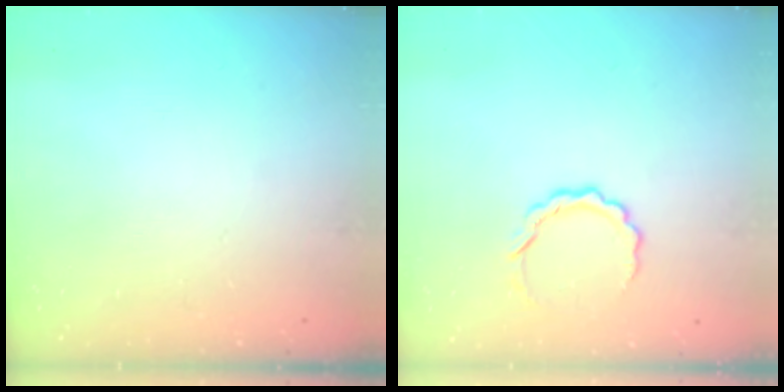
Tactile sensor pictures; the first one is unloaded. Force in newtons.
{"total": 5.3, "press": 5.2, "slide": 0.2}